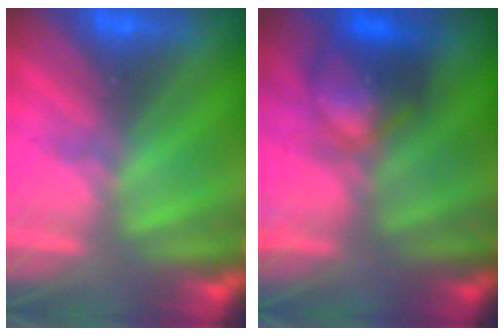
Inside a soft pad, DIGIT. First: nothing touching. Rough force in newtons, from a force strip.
{"total": 7.7}